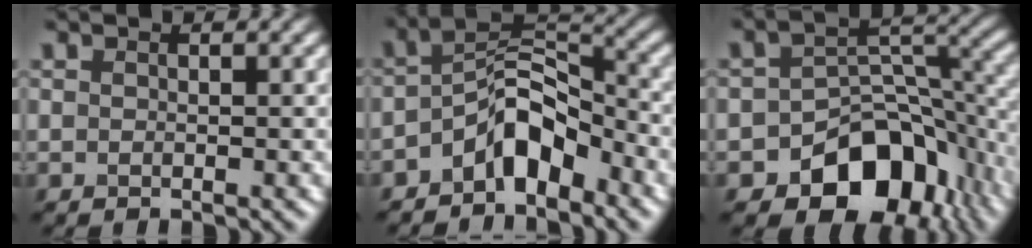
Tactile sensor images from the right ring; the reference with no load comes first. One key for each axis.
{"total": 5.7, "fx": -3.4, "fy": 2.5, "fz": 3.8, "tx": -0.055, "ty": 0.017, "tz": -0.069}
{"total": 11.2, "fx": -5.7, "fy": 7.3, "fz": 6.3, "tx": -0.082, "ty": -0.011, "tz": -0.091}